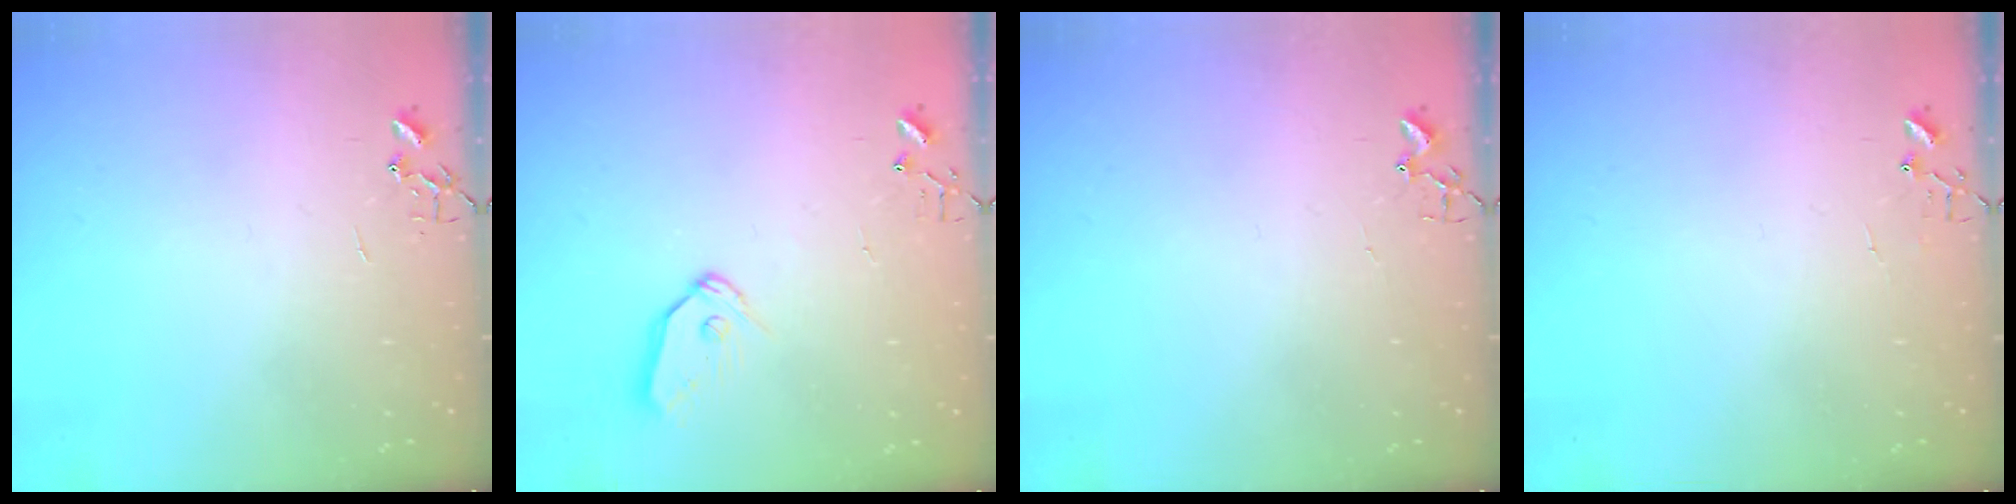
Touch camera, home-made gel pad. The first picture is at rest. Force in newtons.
{"total": 8.4, "press": 8.4, "slide": 0.5}
{"total": 1.7, "press": 1.6, "slide": 0.2}
{"total": 5.0, "press": 5.0, "slide": 0.4}